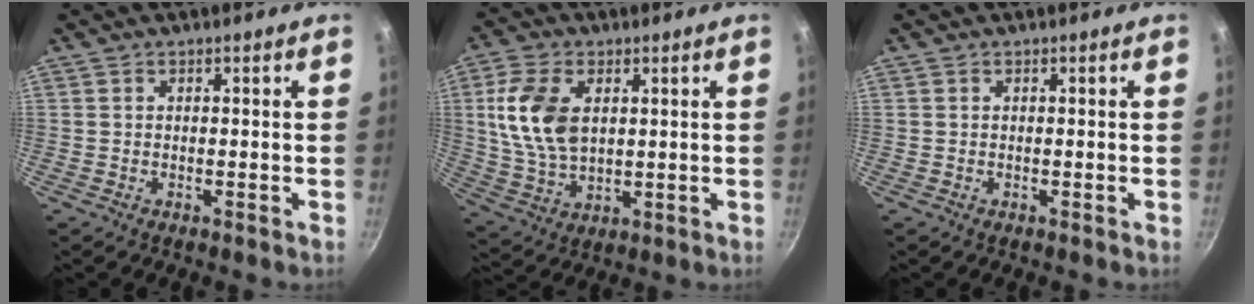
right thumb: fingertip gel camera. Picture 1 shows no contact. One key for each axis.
{"total": 12.5, "fx": 2.8, "fy": 7.6, "fz": 9.5, "tx": -0.177, "ty": -0.012, "tz": 0.060}
{"total": 0.0}